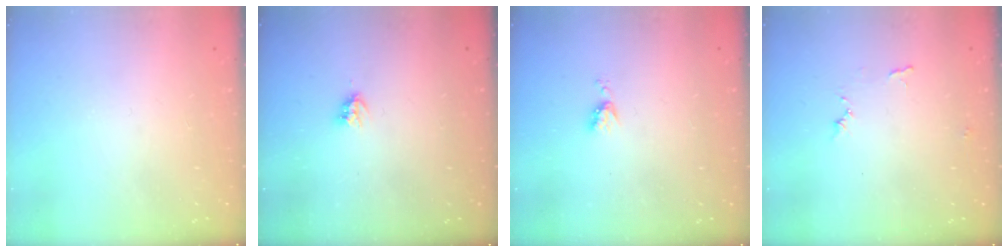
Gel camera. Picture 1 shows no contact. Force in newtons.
{"total": 3.6, "press": 3.6, "slide": 0.1}
{"total": 4.3, "press": 4.3, "slide": 0.5}
{"total": 5.9, "press": 5.9, "slide": 0.4}